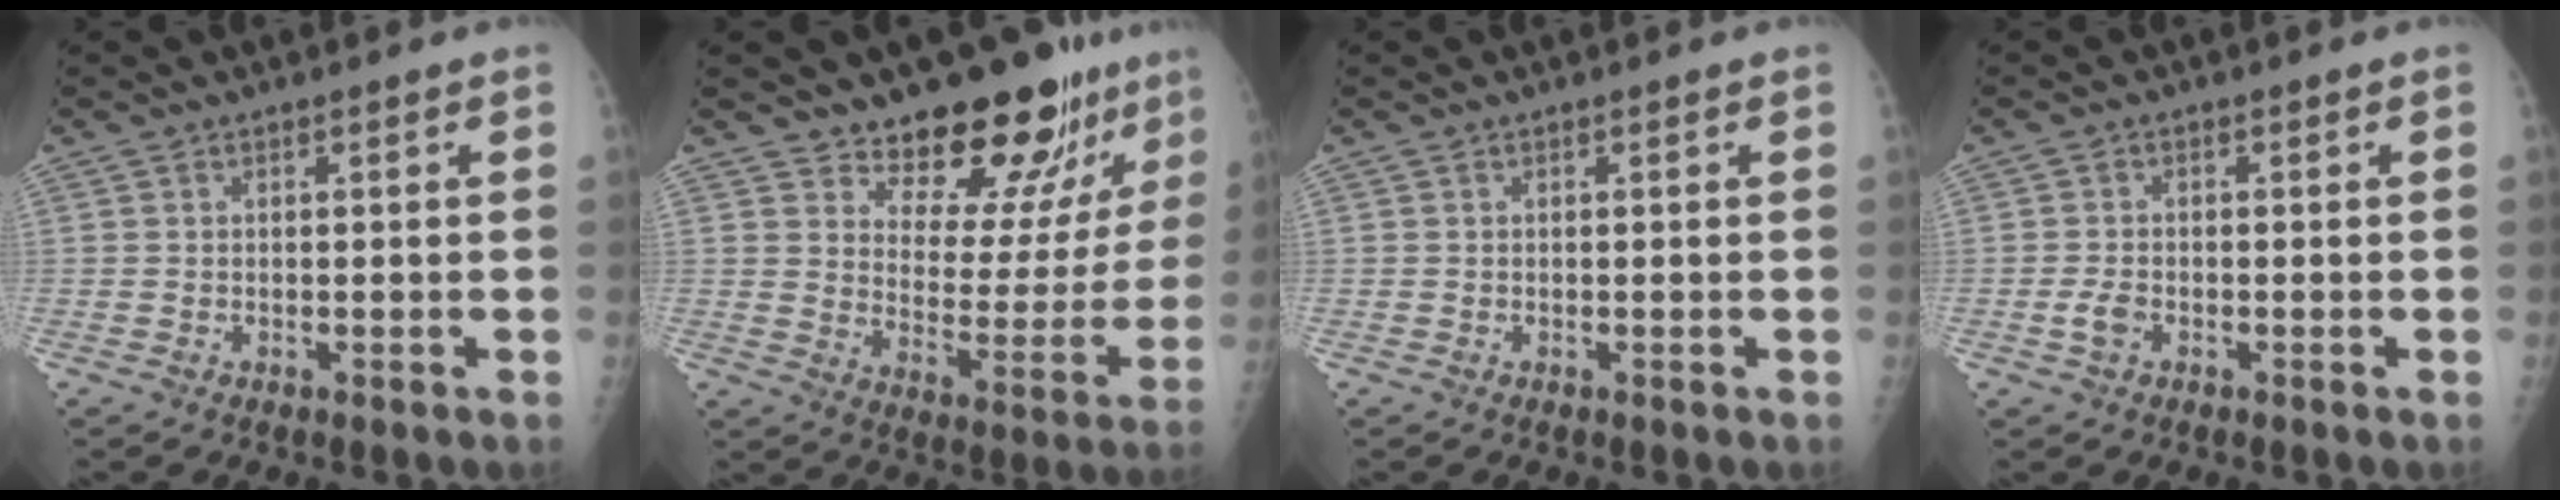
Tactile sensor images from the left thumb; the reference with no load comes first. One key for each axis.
{"total": 16.7, "fx": 13.9, "fy": 6.5, "fz": 6.7, "tx": -0.033, "ty": -0.115, "tz": 0.191}
{"total": 0.0}
{"total": 2.2, "fx": -0.9, "fy": 1.4, "fz": 1.5, "tx": -0.031, "ty": 0.002, "tz": -0.018}